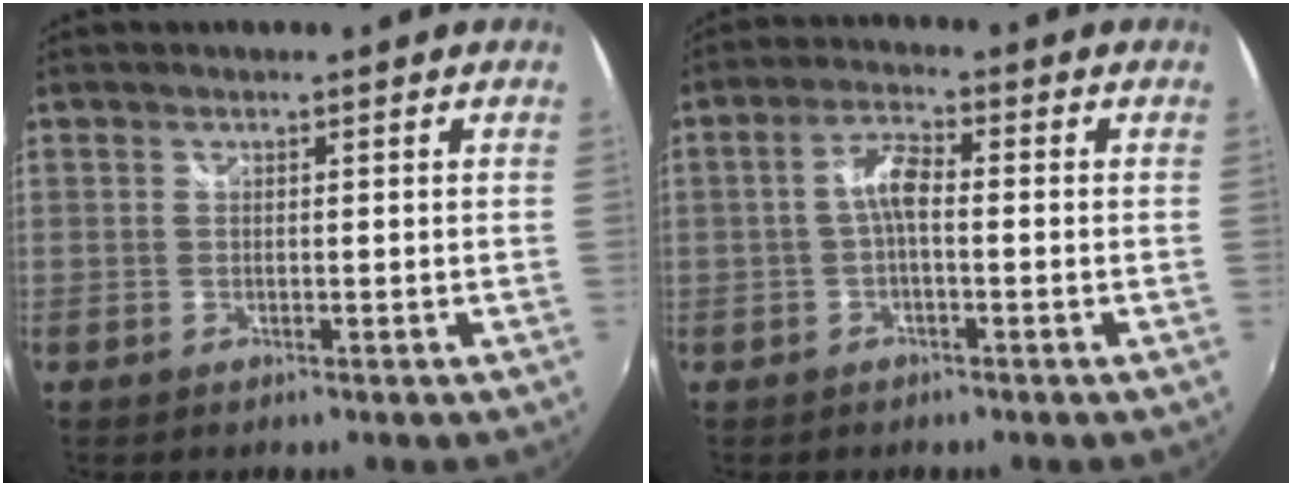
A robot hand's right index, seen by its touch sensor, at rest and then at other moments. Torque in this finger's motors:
{"motor_torque": [0.58, -0.13, 0.33, 0.08]}